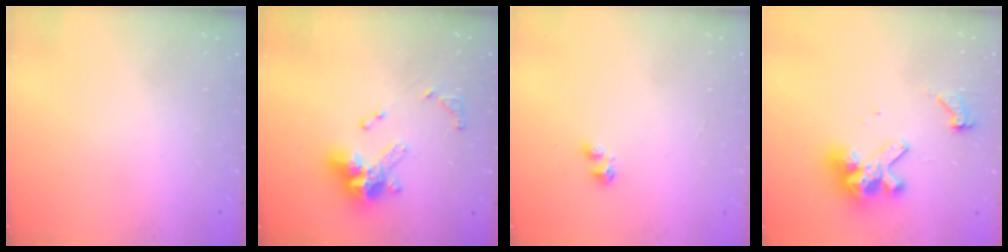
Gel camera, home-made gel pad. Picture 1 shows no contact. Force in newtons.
{"total": 14.7, "press": 14.6, "slide": 1.6}
{"total": 2.8, "press": 2.8, "slide": 0.4}
{"total": 11.4, "press": 11.4, "slide": 1.4}